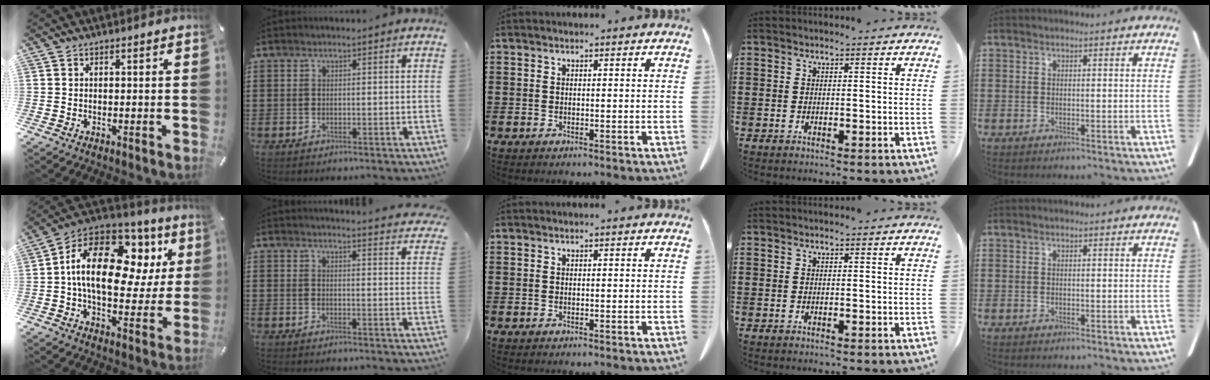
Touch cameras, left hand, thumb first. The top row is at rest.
{"thumb": {"total": 21.1, "force": [5.8, 12.1, 16.2], "torque": [-0.291, -0.023, 0.095]}, "index": {"total": 3.1, "force": [3.1, -0.4, 0.3], "torque": [-0.009, -0.021, 0.054]}}